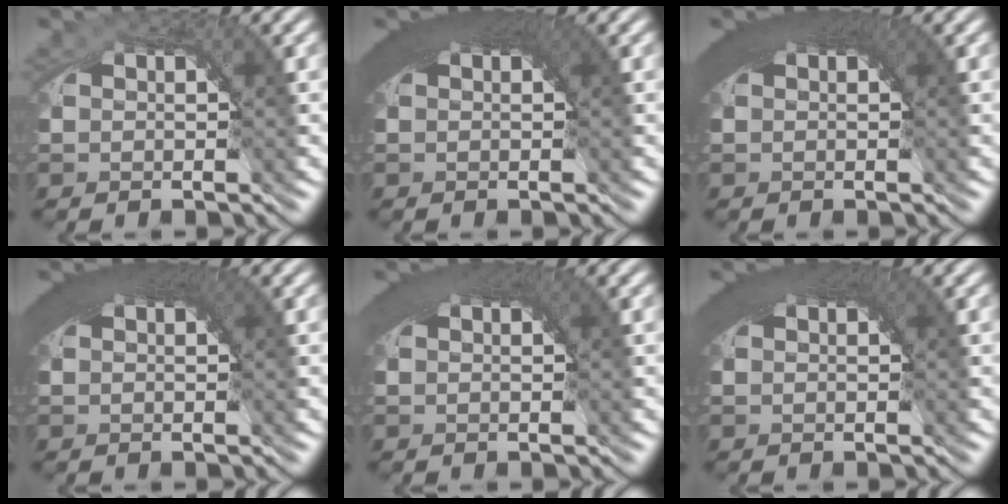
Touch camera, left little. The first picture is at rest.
{"total": 6.3, "force": [1.9, 2.3, 5.5], "torque": [-0.067, 0.017, 0.020]}
{"total": 6.1, "force": [1.8, 2.2, 5.4], "torque": [-0.066, 0.016, 0.020]}
{"total": 5.9, "force": [1.9, 2.1, 5.2], "torque": [-0.062, 0.017, 0.021]}
{"total": 4.5, "force": [1.5, 1.5, 4.0], "torque": [-0.047, 0.013, 0.018]}
{"total": 5.5, "force": [1.8, 1.9, 4.8], "torque": [-0.058, 0.015, 0.020]}